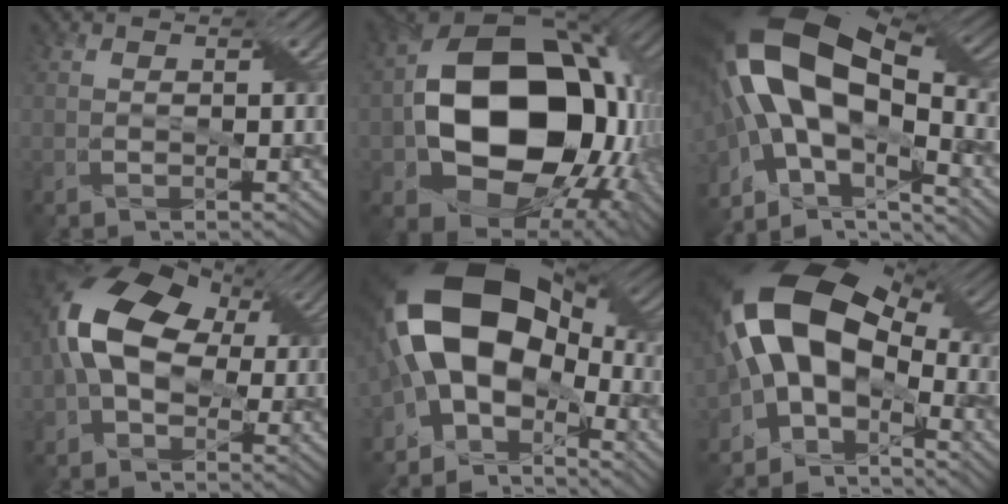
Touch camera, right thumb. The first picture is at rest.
{"total": 18.1, "force": [-1.6, 13.4, 12.1], "torque": [-0.217, -0.031, -0.012]}
{"total": 19.6, "force": [-0.9, 9.7, 17.0], "torque": [-0.346, -0.016, 0.000]}
{"total": 12.4, "force": [1.0, 8.5, 8.9], "torque": [-0.186, 0.011, 0.002]}
{"total": 17.5, "force": [-0.9, 10.9, 13.7], "torque": [-0.271, 0.006, -0.015]}
{"total": 16.5, "force": [-0.9, 10.3, 12.9], "torque": [-0.239, 0.003, -0.019]}